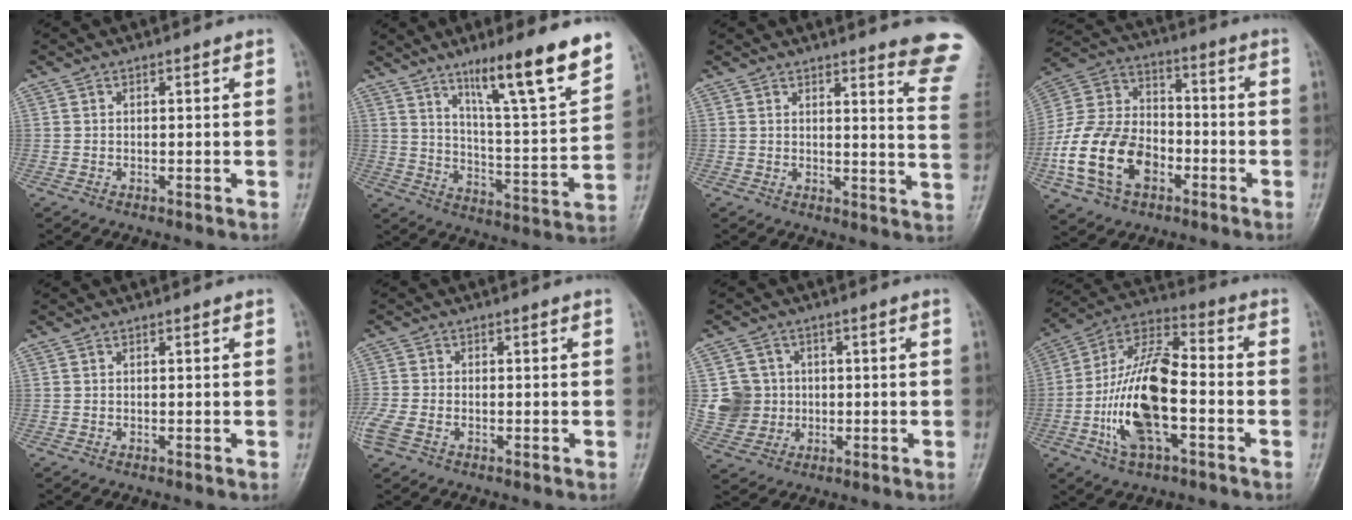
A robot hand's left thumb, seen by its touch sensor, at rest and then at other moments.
{"total": 17.2, "force": [11.5, 1.7, 12.6], "torque": [-0.177, -0.067, 0.186]}
{"total": 11.3, "force": [9.7, 0.5, 5.8], "torque": [-0.044, -0.086, 0.090]}
{"total": 18.2, "force": [-6.5, 12.5, 11.4], "torque": [-0.206, 0.045, -0.119]}
{"total": 0.0}
{"total": 5.5, "force": [-2.2, 3.5, 3.6], "torque": [-0.103, 0.005, -0.044]}
{"total": 7.8, "force": [0.2, 7.5, 2.2], "torque": [-0.019, 0.007, 0.005]}
{"total": 17.7, "force": [-4.2, 8.0, 15.3], "torque": [-0.291, 0.035, -0.081]}